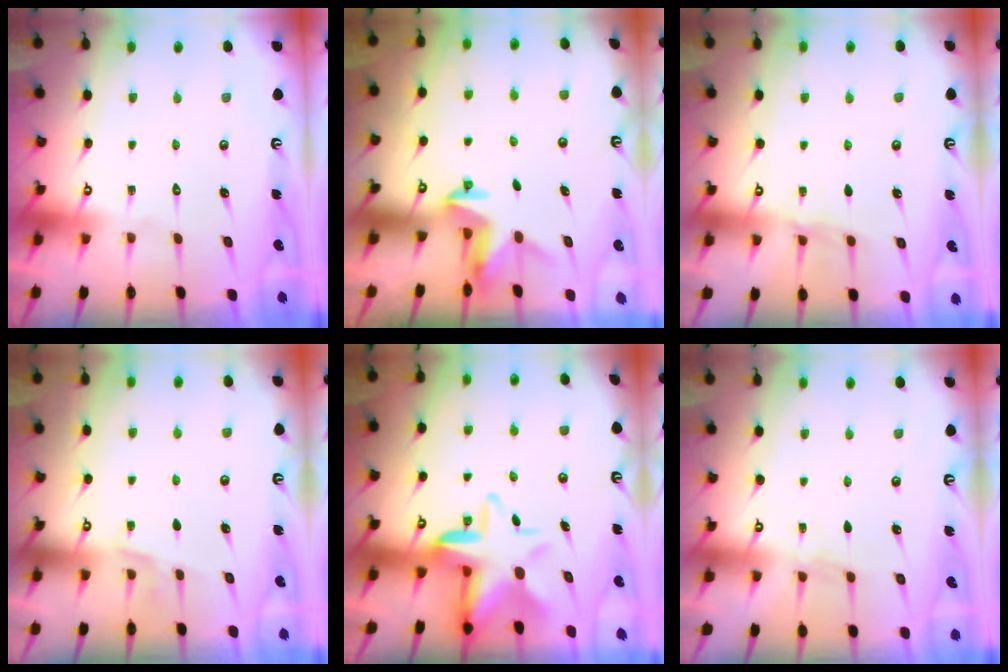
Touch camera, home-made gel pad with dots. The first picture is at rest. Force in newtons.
{"total": 2.9, "press": 2.9, "slide": 0.1}
{"total": 5.9, "press": 5.9, "slide": 0.6}
{"total": 4.1, "press": 4.0, "slide": 1.1}
{"total": 10.5, "press": 10.4, "slide": 1.6}
{"total": 4.0, "press": 4.0, "slide": 0.5}